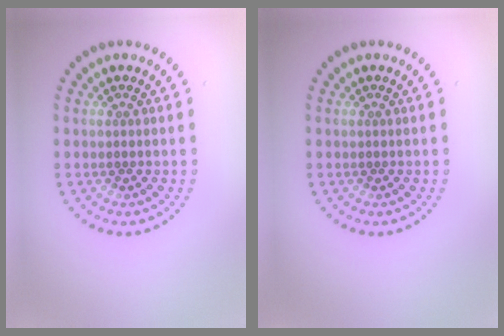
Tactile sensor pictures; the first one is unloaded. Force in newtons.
{"total": 0.0}